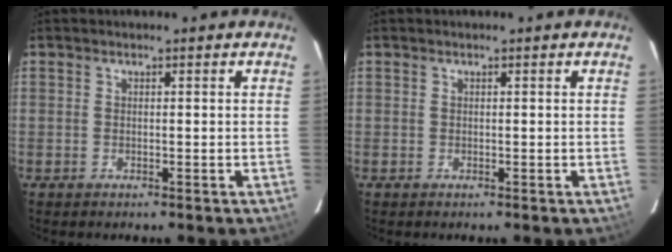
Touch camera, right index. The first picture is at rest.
{"total": 0.0}